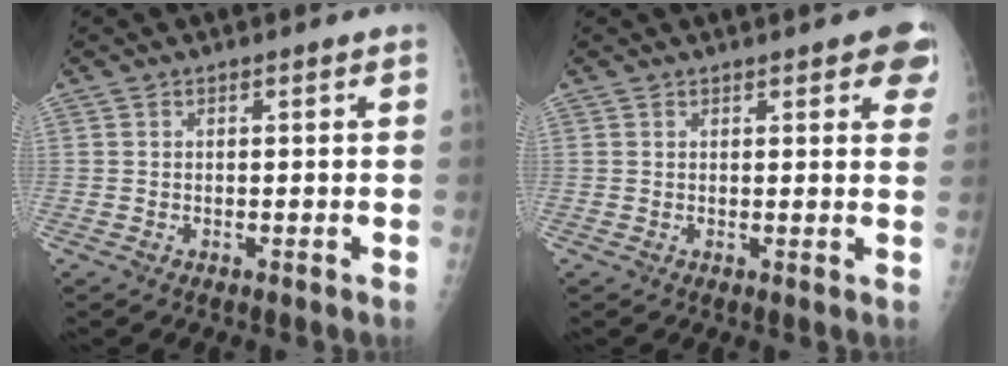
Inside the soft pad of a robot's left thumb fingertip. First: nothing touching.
{"total": 6.1, "force": [3.5, 2.0, 4.5], "torque": [-0.027, -0.005, 0.035]}